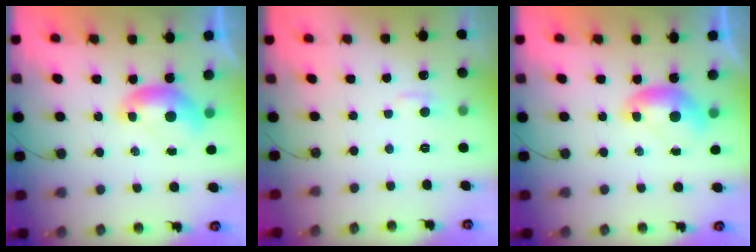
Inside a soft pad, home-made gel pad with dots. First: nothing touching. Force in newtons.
{"total": 2.2, "press": 2.1, "slide": 0.6}
{"total": 0.0}